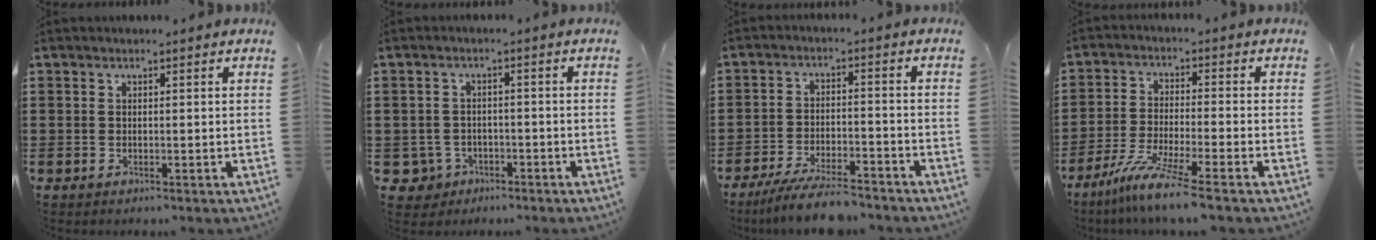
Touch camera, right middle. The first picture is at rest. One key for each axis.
{"total": 2.8, "fx": -1.9, "fy": 2.0, "fz": 0.7, "tx": -0.035, "ty": -0.005, "tz": -0.045}
{"total": 6.9, "fx": -6.1, "fy": 0.7, "fz": 3.0, "tx": -0.055, "ty": 0.000, "tz": -0.114}
{"total": 7.4, "fx": -5.8, "fy": -0.4, "fz": 4.6, "tx": -0.100, "ty": -0.018, "tz": -0.113}